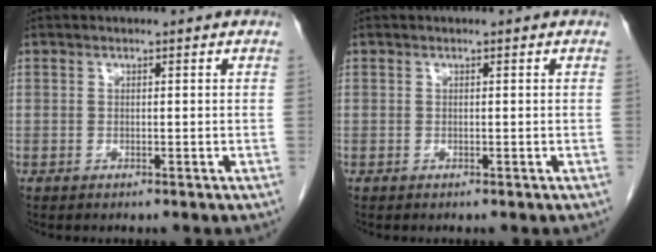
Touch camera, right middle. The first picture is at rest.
{"total": 0.0}